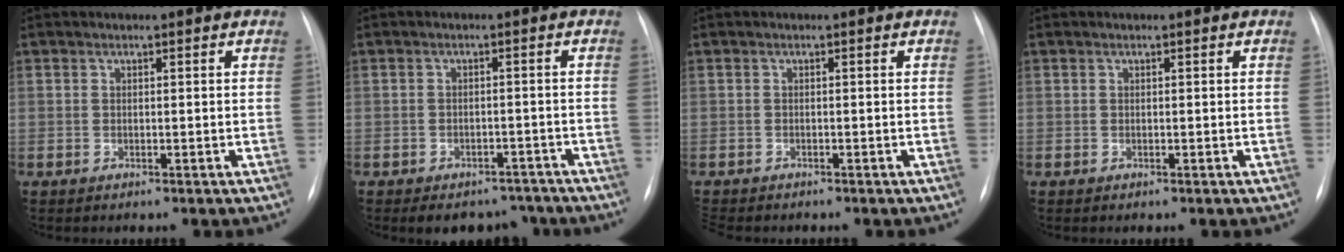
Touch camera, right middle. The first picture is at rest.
{"total": 7.9, "force": [-6.5, 4.0, 2.0], "torque": [-0.007, 0.012, -0.079]}
{"total": 3.6, "force": [-3.1, 1.3, 1.3], "torque": [-0.020, -0.007, -0.044]}
{"total": 0.0}